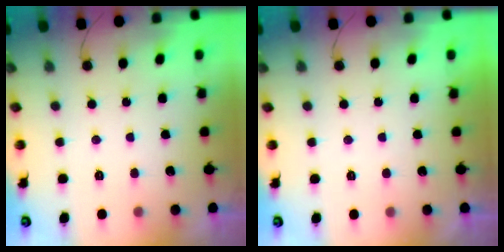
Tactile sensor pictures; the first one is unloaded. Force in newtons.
{"total": 1.9, "press": 1.9, "slide": 0.1}